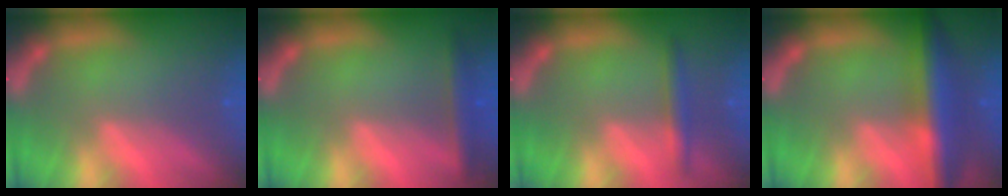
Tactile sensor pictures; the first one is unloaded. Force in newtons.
{"total": 2.9}
{"total": 2.4}
{"total": 7.5}